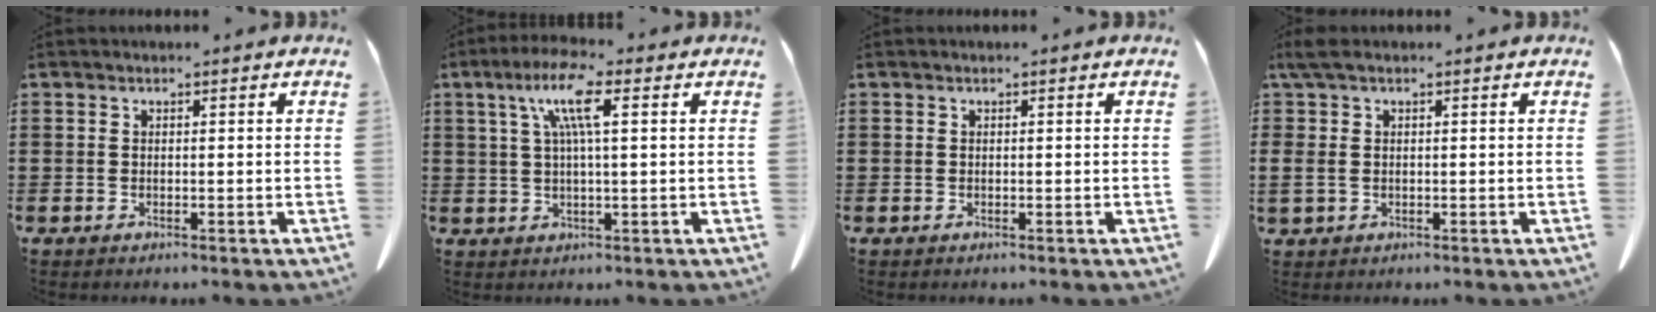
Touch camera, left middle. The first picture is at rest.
{"total": 8.0, "force": [2.9, 1.5, 7.3], "torque": [-0.154, 0.010, 0.044]}
{"total": 0.0}
{"total": 2.9, "force": [0.4, 1.6, 2.3], "torque": [-0.072, -0.001, -0.001]}